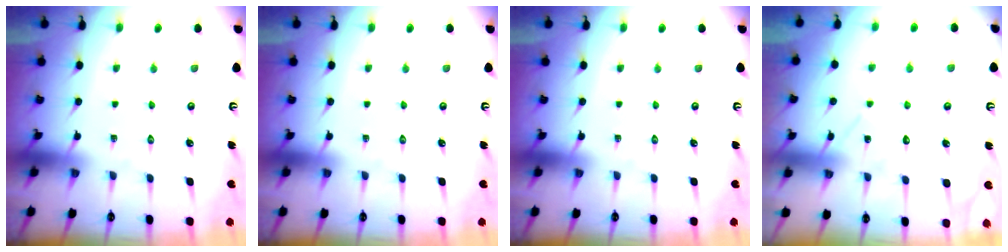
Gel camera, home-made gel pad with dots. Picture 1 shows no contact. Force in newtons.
{"total": 0.0}
{"total": 0.0}
{"total": 9.8, "press": 9.8, "slide": 0.7}